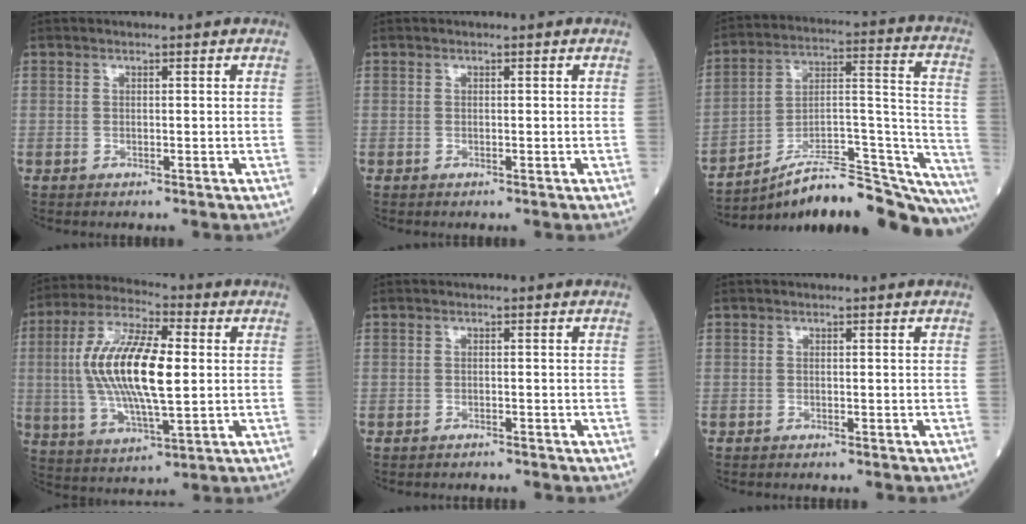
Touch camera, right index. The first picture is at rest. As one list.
[{"total": 0.0}, {"total": 25.4, "force": [-21.5, 3.3, 13.1], "torque": [-0.122, 0.037, -0.317]}, {"total": 15.6, "force": [0.9, 4.2, 15.0], "torque": [-0.307, 0.007, 0.016]}, {"total": 1.2, "force": [-1.2, 0.1, 0.0], "torque": [-0.001, -0.004, -0.014]}, {"total": 0.9, "force": [-0.8, -0.1, 0.3], "torque": [-0.002, 0.000, -0.011]}]